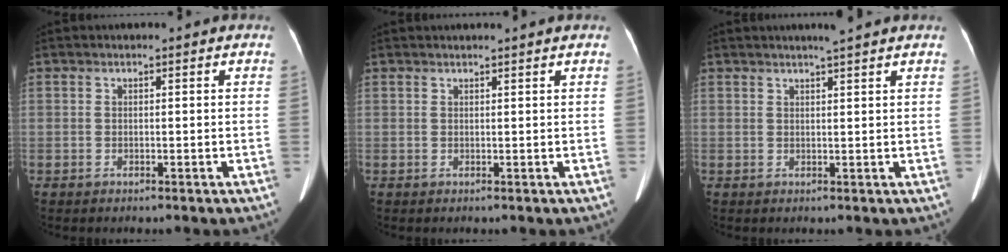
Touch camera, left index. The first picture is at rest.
{"total": 1.8, "force": [1.6, -0.5, 0.6], "torque": [-0.016, 0.009, 0.030]}
{"total": 3.4, "force": [2.9, -0.5, 1.8], "torque": [-0.026, 0.010, 0.039]}